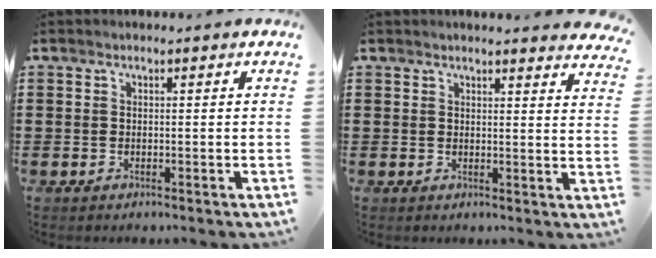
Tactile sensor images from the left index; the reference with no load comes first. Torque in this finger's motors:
{"motor_torque": [0.90, -0.25, 0.18, 0.00]}